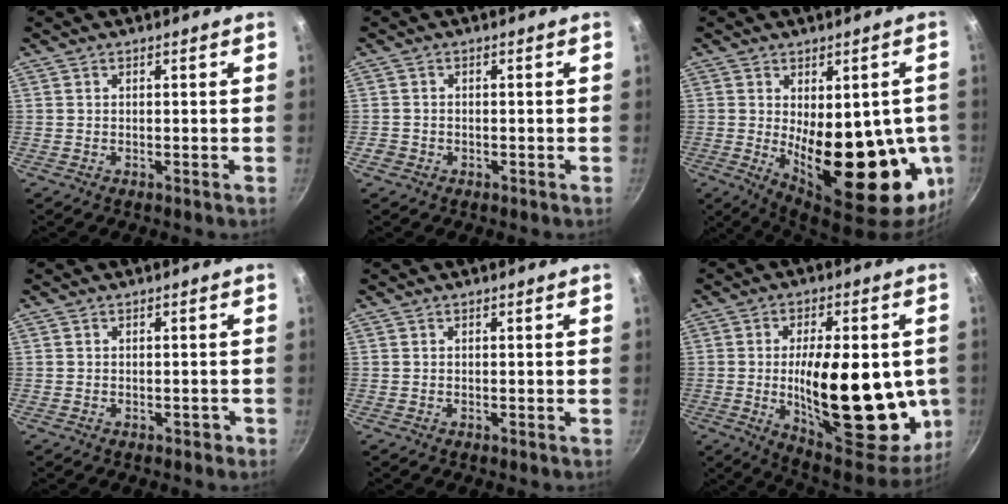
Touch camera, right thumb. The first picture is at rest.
{"total": 1.7, "force": [-0.8, 1.4, 0.5], "torque": [-0.007, 0.005, -0.012]}
{"total": 23.2, "force": [-2.4, 10.7, 20.5], "torque": [-0.228, -0.026, -0.008]}
{"total": 1.1, "force": [-0.6, 0.8, 0.4], "torque": [0.008, 0.013, -0.002]}
{"total": 0.0}
{"total": 26.8, "force": [-1.9, 11.6, 24.0], "torque": [-0.323, -0.018, -0.017]}